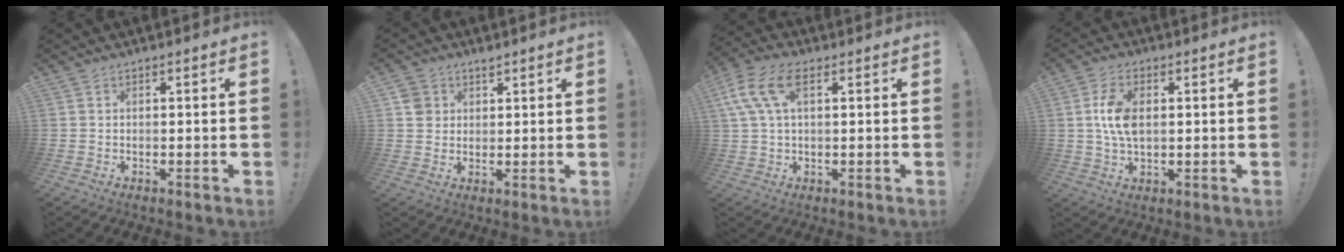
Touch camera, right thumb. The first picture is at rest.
{"total": 4.0, "force": [2.1, 3.4, 0.7], "torque": [-0.001, -0.007, 0.038]}
{"total": 10.6, "force": [3.8, 5.5, 8.3], "torque": [-0.175, 0.009, 0.078]}
{"total": 8.8, "force": [1.0, 5.3, 7.0], "torque": [-0.127, 0.000, 0.015]}